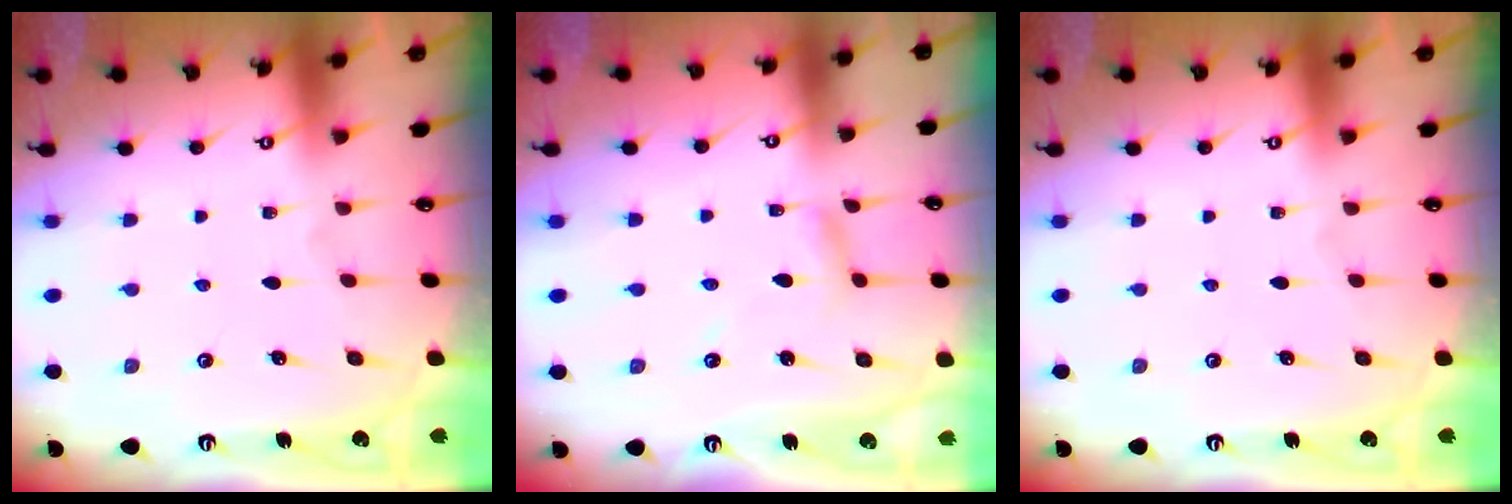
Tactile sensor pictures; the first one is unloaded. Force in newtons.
{"total": 3.8, "press": 3.7, "slide": 0.4}
{"total": 0.0}